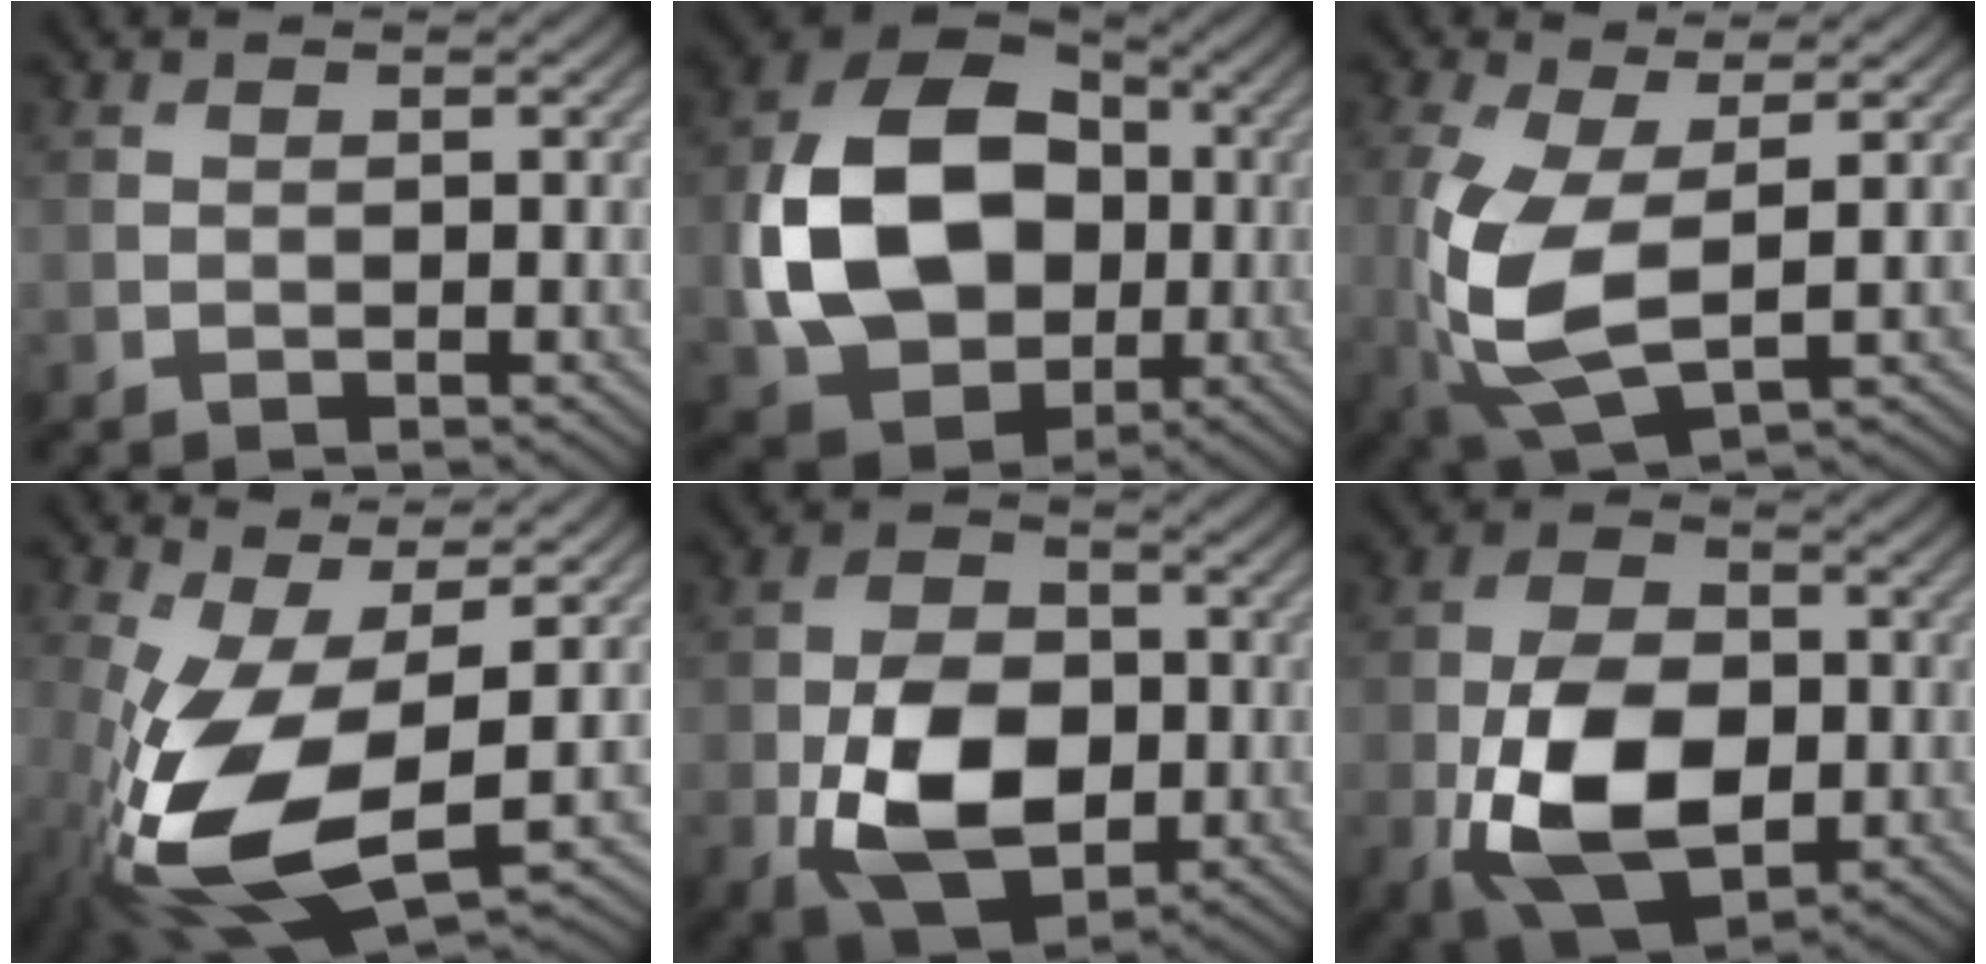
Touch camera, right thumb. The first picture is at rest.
{"total": 15.5, "force": [-0.8, 11.7, 10.1], "torque": [-0.219, 0.008, -0.015]}
{"total": 10.0, "force": [-0.9, 4.6, 8.8], "torque": [-0.222, -0.012, -0.015]}
{"total": 15.4, "force": [-3.4, 6.8, 13.3], "torque": [-0.309, -0.027, -0.054]}
{"total": 10.9, "force": [-2.5, 7.1, 7.8], "torque": [-0.170, -0.016, -0.044]}
{"total": 12.3, "force": [-3.0, 7.5, 9.2], "torque": [-0.201, -0.023, -0.056]}